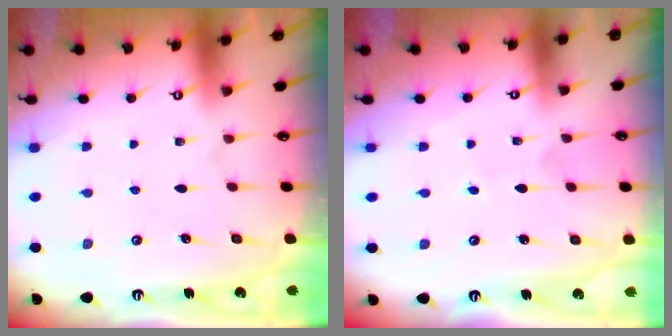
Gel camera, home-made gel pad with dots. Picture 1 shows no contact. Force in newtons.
{"total": 1.2, "press": 1.2, "slide": 0.1}